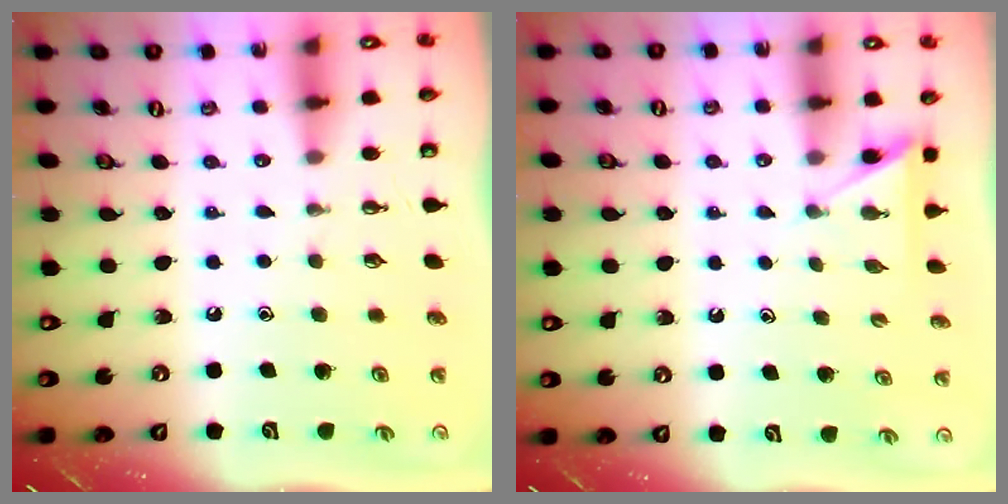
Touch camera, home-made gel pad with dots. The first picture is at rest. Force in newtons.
{"total": 3.1, "press": 3.0, "slide": 0.3}